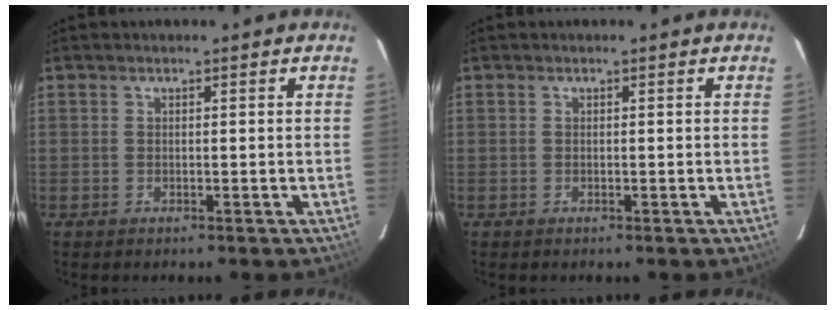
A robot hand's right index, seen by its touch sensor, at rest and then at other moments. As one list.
[{"total": 0.0}]